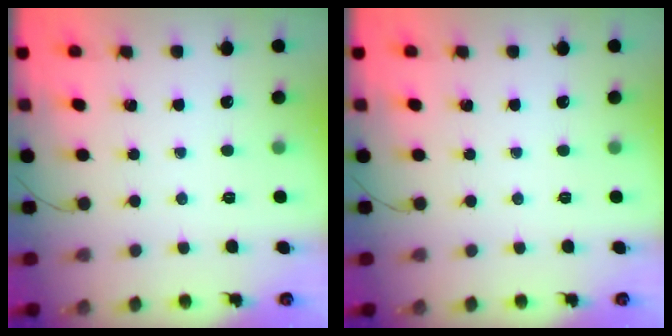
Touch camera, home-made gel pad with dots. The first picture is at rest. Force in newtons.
{"total": 0.0}